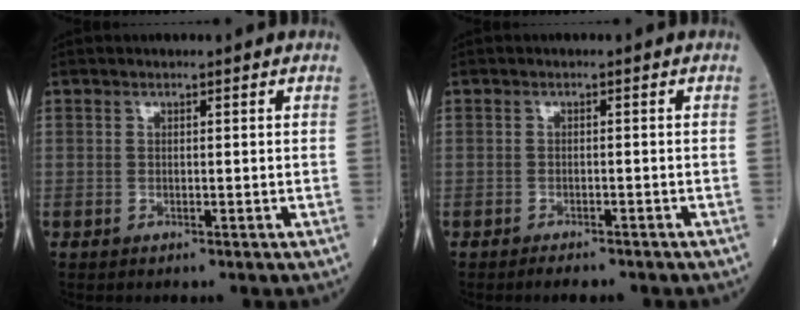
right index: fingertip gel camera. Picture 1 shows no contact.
{"total": 3.0, "force": [-2.6, 0.7, 1.3], "torque": [-0.019, -0.005, -0.030]}